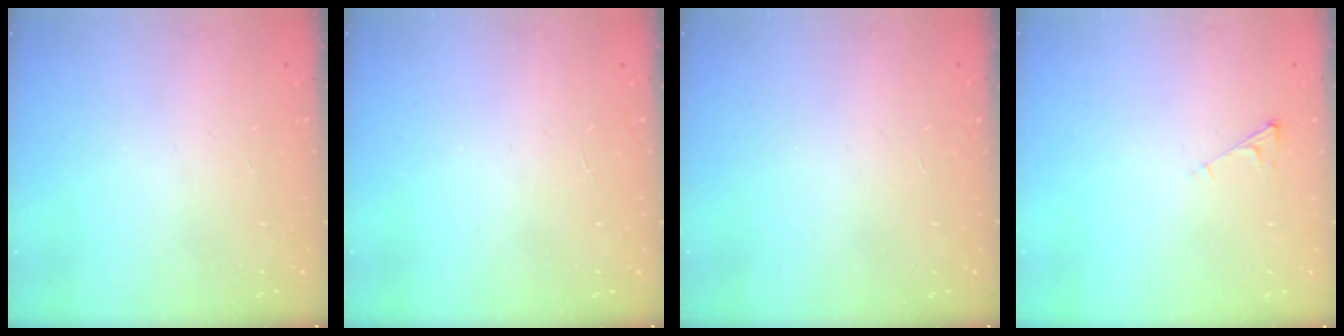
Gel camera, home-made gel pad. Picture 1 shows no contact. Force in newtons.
{"total": 0.0}
{"total": 0.0}
{"total": 3.1, "press": 3.1, "slide": 0.4}